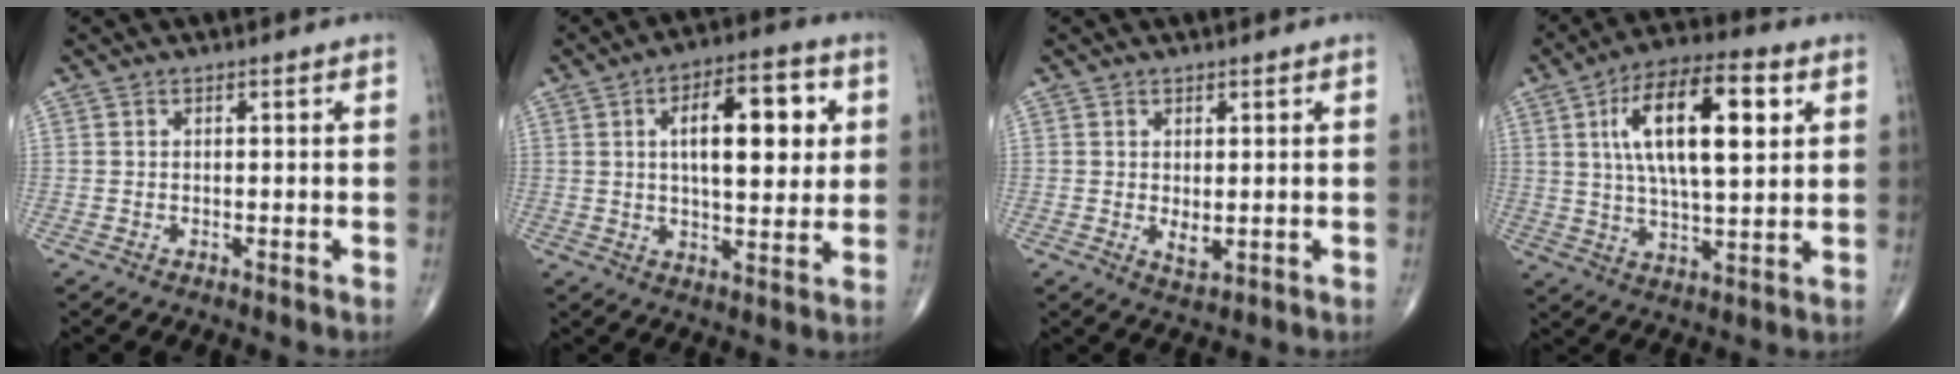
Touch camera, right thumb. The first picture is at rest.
{"total": 15.0, "force": [3.6, 6.4, 13.1], "torque": [-0.168, 0.000, 0.051]}
{"total": 2.4, "force": [0.2, 1.2, 2.0], "torque": [-0.029, -0.009, 0.007]}
{"total": 17.9, "force": [5.2, 6.8, 15.7], "torque": [-0.259, -0.001, 0.085]}